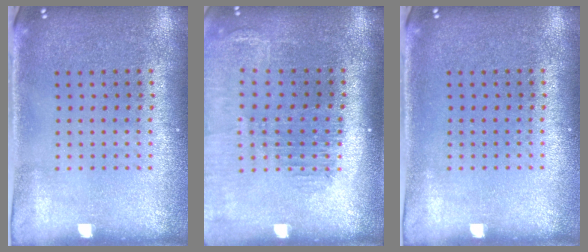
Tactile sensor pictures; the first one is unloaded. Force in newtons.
{"total": 1.6, "press": 1.5, "slide": 0.6}
{"total": 0.0}